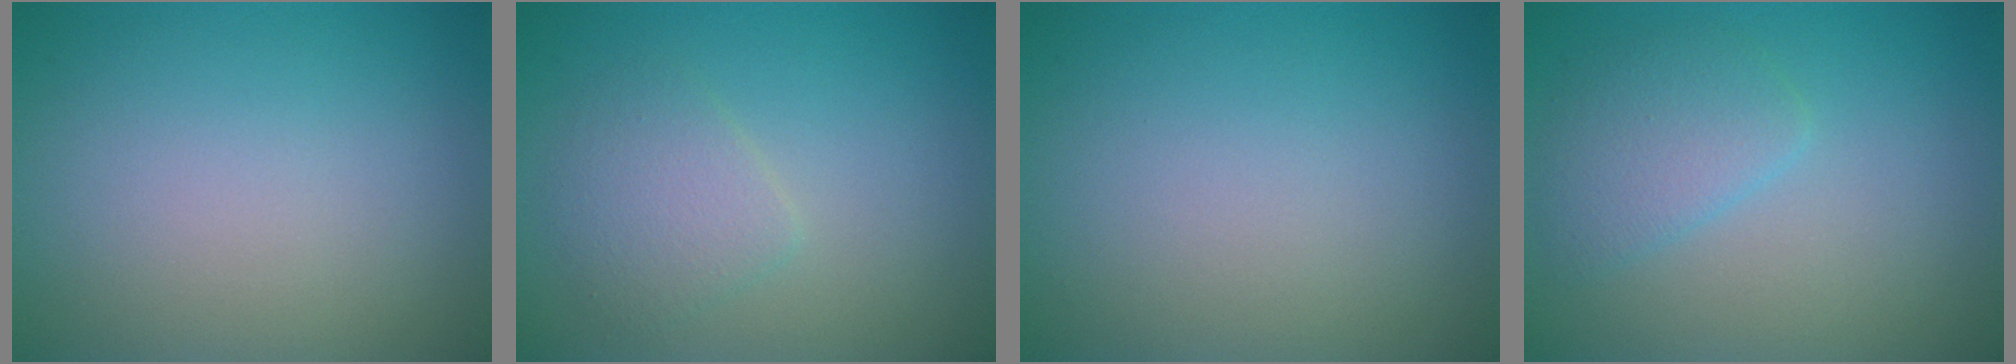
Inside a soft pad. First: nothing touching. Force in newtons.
{"total": 2.4, "press": 2.4, "slide": 0.1}
{"total": 0.0}
{"total": 2.7, "press": 2.7, "slide": 0.1}